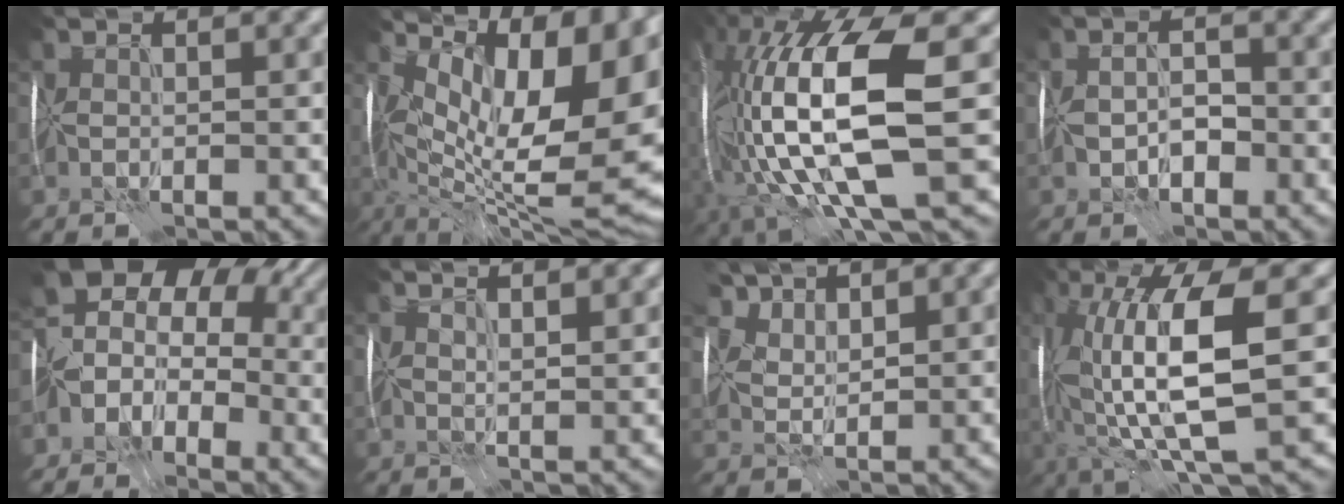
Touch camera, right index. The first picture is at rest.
{"total": 15.3, "force": [3.4, 6.1, 13.6], "torque": [-0.204, 0.018, 0.075]}
{"total": 15.7, "force": [0.6, 4.9, 14.9], "torque": [-0.309, -0.011, 0.041]}
{"total": 0.7, "force": [-0.6, 0.3, 0.2], "torque": [-0.019, 0.007, -0.010]}
{"total": 8.7, "force": [0.0, 7.2, 5.0], "torque": [-0.093, 0.016, 0.001]}
{"total": 4.3, "force": [3.5, 1.1, 2.3], "torque": [-0.022, 0.023, 0.032]}
{"total": 4.8, "force": [4.5, 1.7, 0.4], "torque": [-0.041, -0.004, 0.097]}
{"total": 10.4, "force": [1.8, 2.8, 9.9], "torque": [-0.199, 0.005, 0.043]}